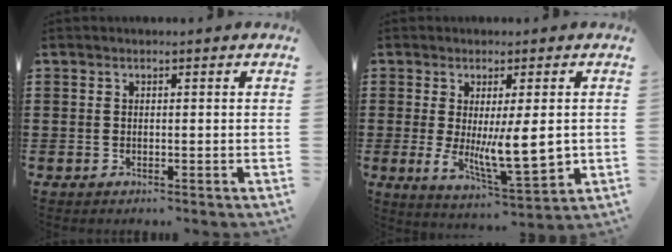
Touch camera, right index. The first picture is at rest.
{"total": 10.8, "force": [0.1, 3.1, 10.3], "torque": [-0.189, -0.026, 0.004]}